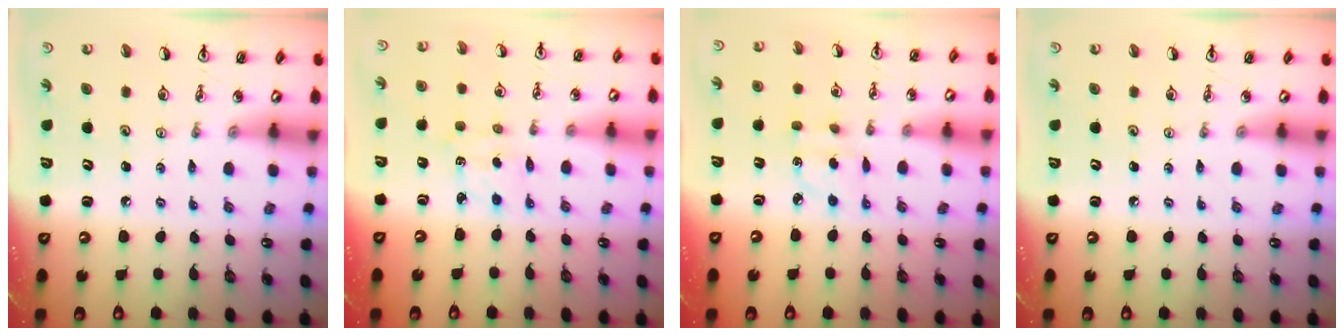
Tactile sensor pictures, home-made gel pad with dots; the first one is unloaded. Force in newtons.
{"total": 1.8, "press": 1.8, "slide": 0.2}
{"total": 2.2, "press": 2.2, "slide": 0.2}
{"total": 0.0}